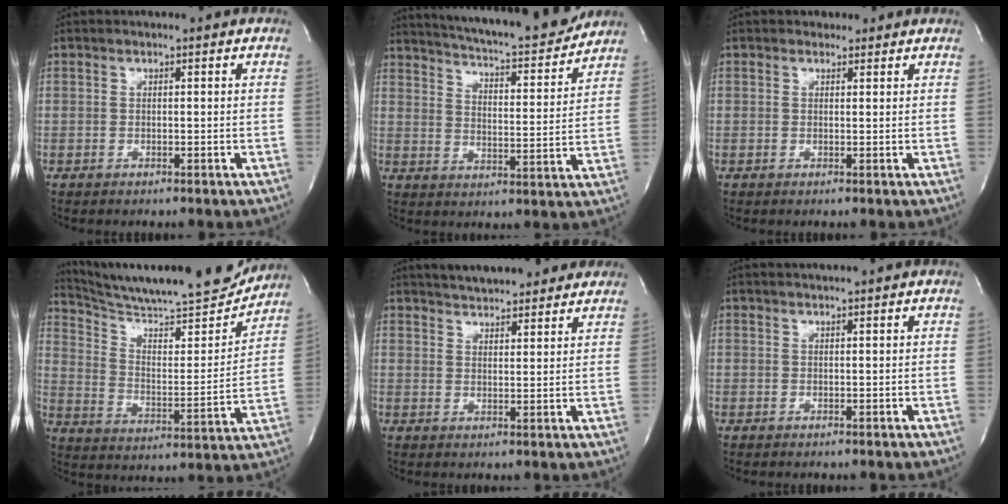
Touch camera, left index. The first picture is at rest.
{"total": 18.5, "force": [17.0, 1.9, 7.0], "torque": [-0.115, -0.019, 0.237]}
{"total": 1.3, "force": [1.0, 0.8, 0.0], "torque": [0.000, 0.005, 0.012]}
{"total": 21.6, "force": [20.3, 1.4, 7.2], "torque": [-0.124, -0.046, 0.298]}
{"total": 12.7, "force": [11.6, 2.8, 4.5], "torque": [-0.061, 0.022, 0.157]}
{"total": 2.5, "force": [2.3, -0.5, 0.8], "torque": [-0.009, 0.014, 0.038]}